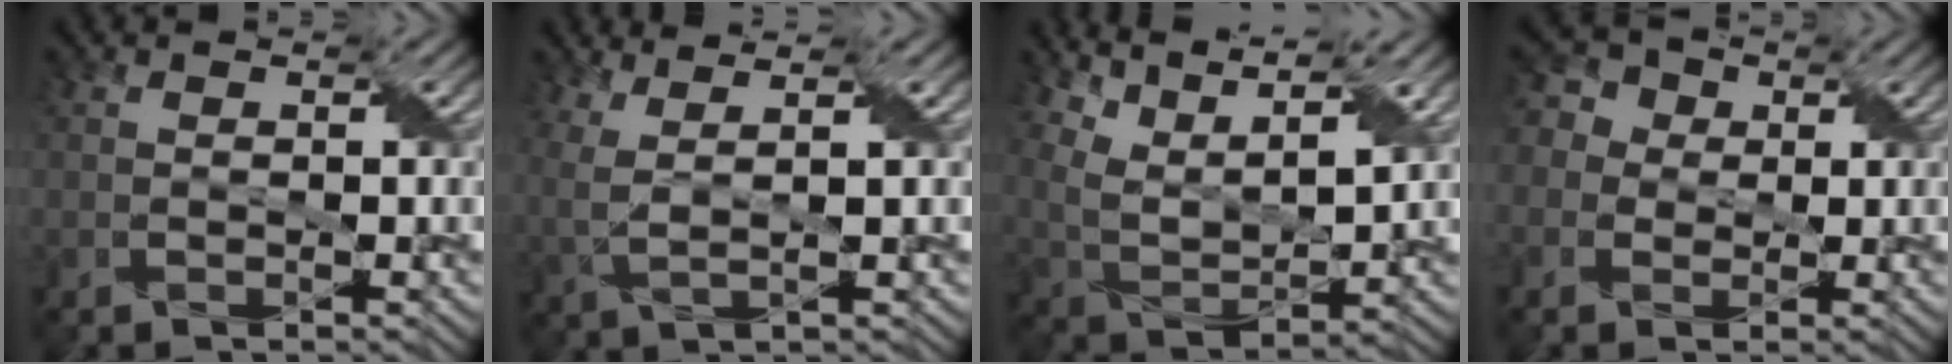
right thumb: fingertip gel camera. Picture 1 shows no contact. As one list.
[{"total": 3.8, "force": [2.3, 0.8, 3.0], "torque": [-0.074, 0.006, 0.041]}, {"total": 11.6, "force": [8.9, 3.1, 6.8], "torque": [-0.168, -0.002, 0.140]}, {"total": 4.4, "force": [0.5, 4.0, 1.7], "torque": [-0.056, 0.015, -0.002]}]